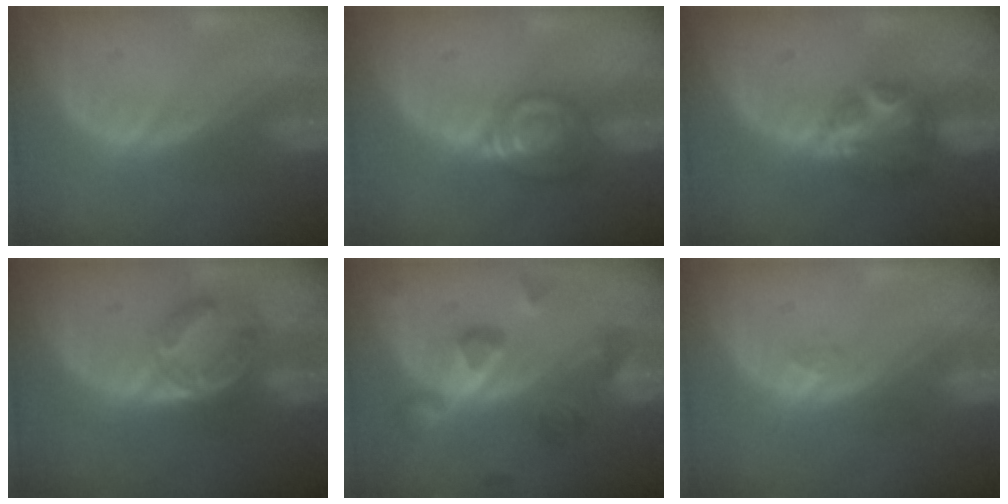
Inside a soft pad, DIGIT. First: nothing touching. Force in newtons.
{"total": 6.6, "press": 5.7, "slide": 3.3}
{"total": 6.1, "press": 5.4, "slide": 2.8}
{"total": 6.8, "press": 6.0, "slide": 3.4}
{"total": 7.6, "press": 7.6, "slide": 0.6}
{"total": 1.9, "press": 1.6, "slide": 1.0}